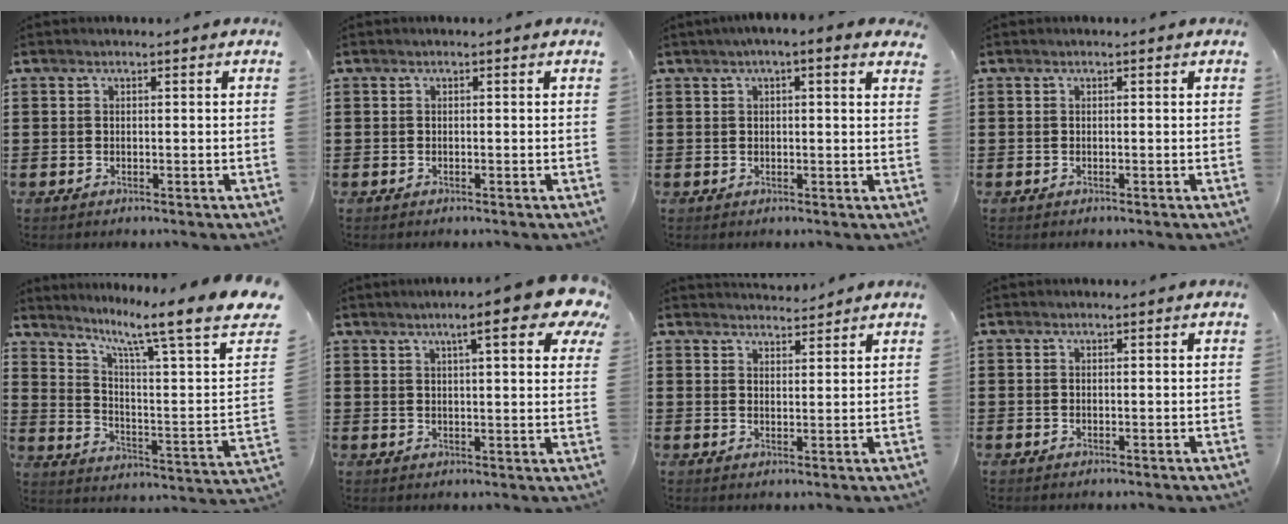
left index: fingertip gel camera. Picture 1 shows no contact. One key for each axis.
{"total": 0.0}
{"total": 1.7, "fx": 1.0, "fy": 0.6, "fz": 1.3, "tx": -0.029, "ty": 0.006, "tz": 0.015}
{"total": 0.0}
{"total": 9.1, "fx": 6.2, "fy": -0.3, "fz": 6.6, "tx": -0.134, "ty": -0.051, "tz": 0.088}
{"total": 9.6, "fx": 6.2, "fy": 1.7, "fz": 7.1, "tx": -0.113, "ty": -0.014, "tz": 0.097}
{"total": 2.7, "fx": 2.7, "fy": 0.1, "fz": -0.1, "tx": -0.006, "ty": -0.007, "tz": 0.051}
{"total": 0.0}